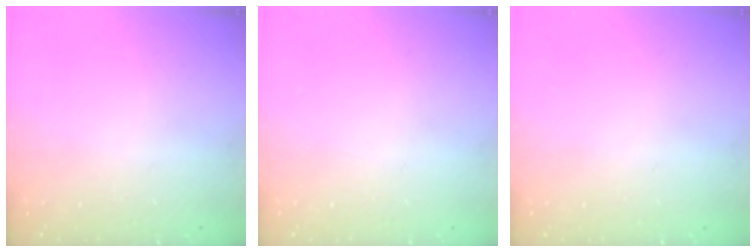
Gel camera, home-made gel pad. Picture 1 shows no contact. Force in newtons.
{"total": 0.0}
{"total": 0.0}